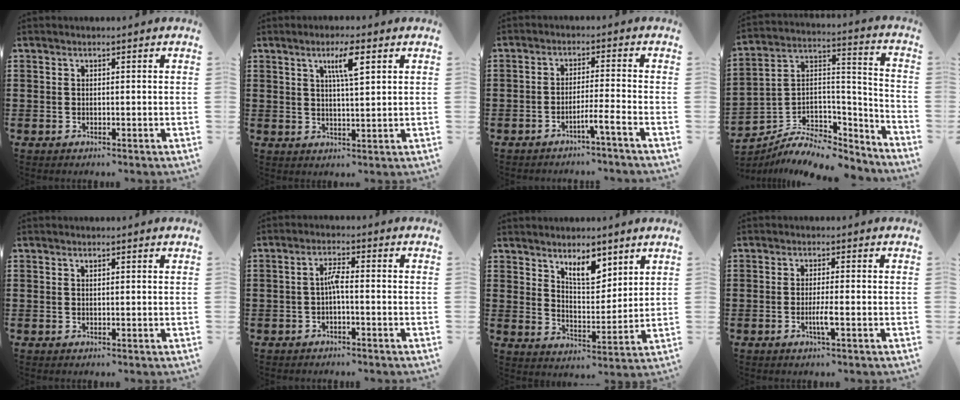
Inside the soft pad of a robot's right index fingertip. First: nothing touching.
{"total": 5.1, "force": [2.5, 0.7, 4.4], "torque": [-0.087, 0.004, 0.037]}
{"total": 3.7, "force": [-2.9, -0.6, 2.1], "torque": [-0.036, -0.005, -0.056]}
{"total": 7.3, "force": [-5.5, 3.9, 2.7], "torque": [-0.055, 0.004, -0.102]}
{"total": 0.6, "force": [0.4, 0.2, 0.4], "torque": [-0.009, 0.001, 0.008]}
{"total": 2.6, "force": [-0.7, 0.4, 2.5], "torque": [-0.050, 0.004, -0.015]}
{"total": 6.8, "force": [5.0, 2.9, 3.6], "torque": [-0.062, -0.017, 0.088]}
{"total": 2.8, "force": [-1.0, 0.0, 2.6], "torque": [-0.044, -0.004, -0.020]}